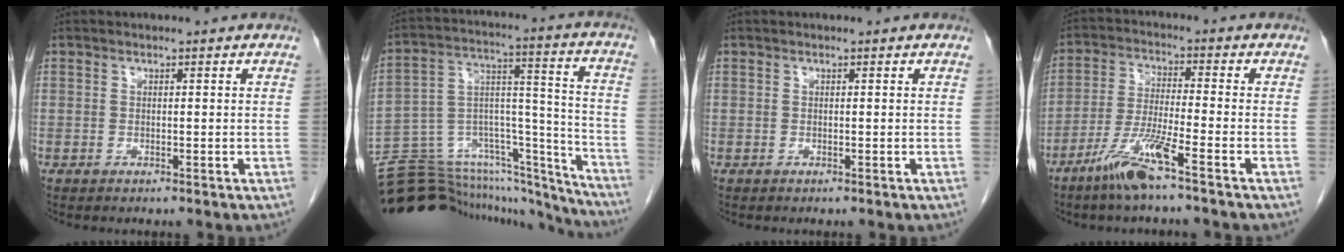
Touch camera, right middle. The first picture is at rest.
{"total": 24.4, "force": [-22.5, 6.4, 6.8], "torque": [-0.107, 0.066, -0.335]}
{"total": 0.0}
{"total": 7.8, "force": [-5.1, -0.4, 5.9], "torque": [-0.124, -0.016, -0.106]}